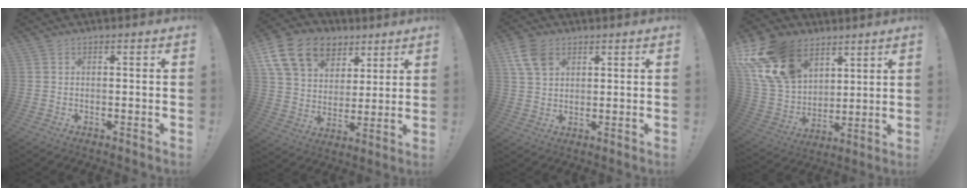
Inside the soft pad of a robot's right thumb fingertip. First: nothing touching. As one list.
[{"total": 18.7, "force": [9.6, 13.2, 9.1], "torque": [-0.140, -0.044, 0.187]}, {"total": 8.7, "force": [4.5, 5.9, 4.6], "torque": [-0.082, -0.012, 0.087]}, {"total": 21.1, "force": [11.5, 14.4, 10.2], "torque": [-0.201, -0.056, 0.232]}]